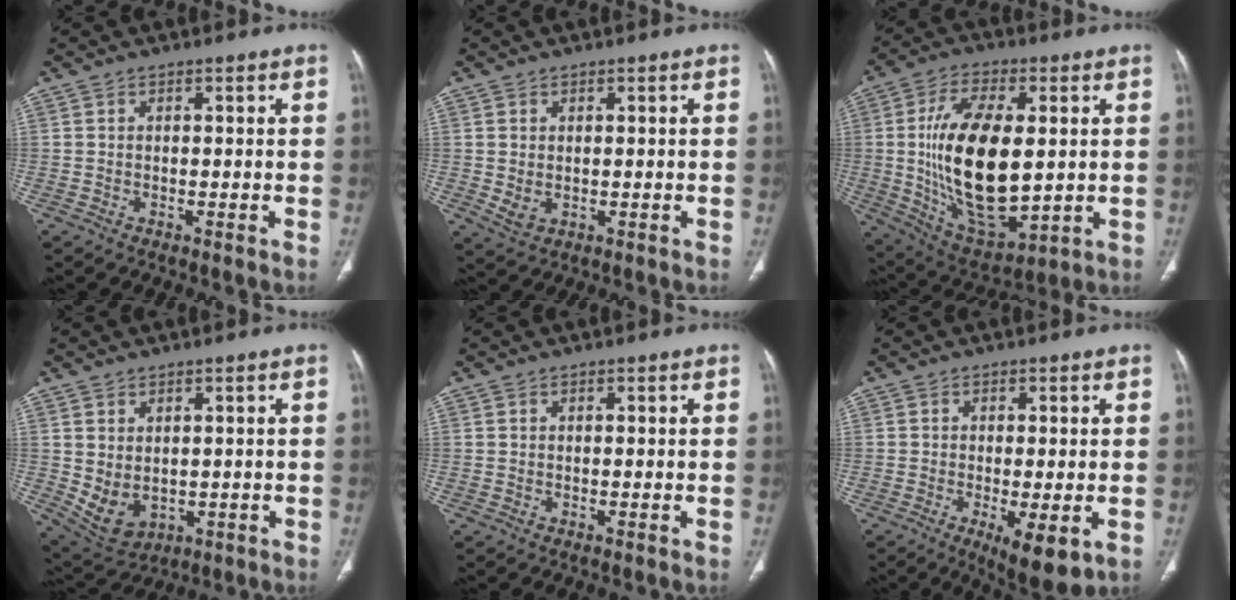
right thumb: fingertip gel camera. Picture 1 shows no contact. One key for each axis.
{"total": 2.9, "fx": 0.0, "fy": 2.2, "fz": 2.0, "tx": -0.038, "ty": -0.007, "tz": 0.012}
{"total": 21.9, "fx": 0.9, "fy": 10.7, "fz": 19.2, "tx": -0.342, "ty": -0.017, "tz": 0.030}
{"total": 7.4, "fx": -0.1, "fy": 5.3, "fz": 5.2, "tx": -0.086, "ty": -0.007, "tz": 0.026}
{"total": 0.0}
{"total": 8.0, "fx": -2.6, "fy": 2.5, "fz": 7.1, "tx": -0.107, "ty": -0.018, "tz": -0.034}